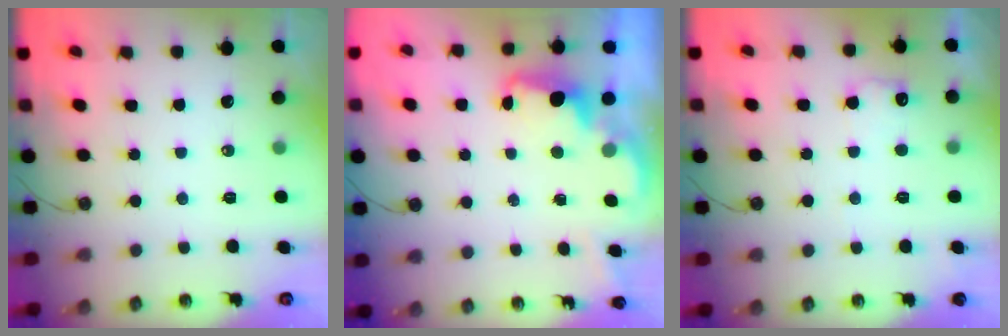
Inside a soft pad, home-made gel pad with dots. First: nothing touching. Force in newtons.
{"total": 2.4, "press": 2.3, "slide": 0.5}
{"total": 6.8, "press": 6.8, "slide": 0.6}